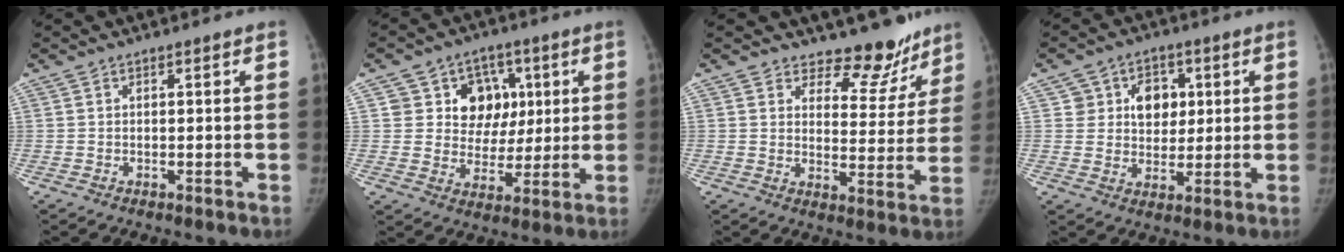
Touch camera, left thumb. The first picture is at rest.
{"total": 11.6, "force": [3.5, 10.2, 4.3], "torque": [-0.009, -0.003, 0.057]}
{"total": 10.1, "force": [8.7, 4.8, 1.7], "torque": [0.025, -0.077, 0.109]}
{"total": 8.3, "force": [2.3, 7.1, 3.8], "torque": [-0.009, -0.003, 0.036]}